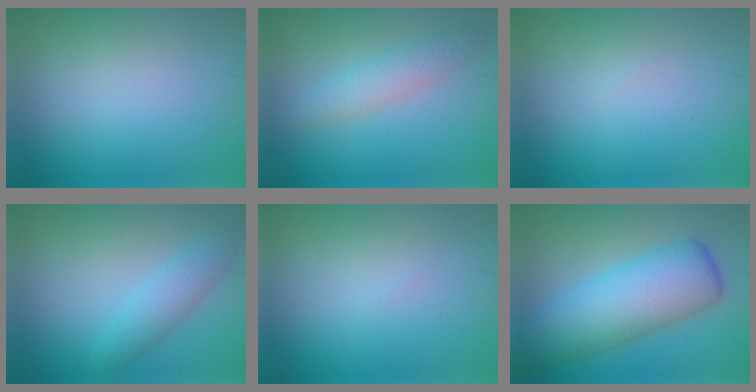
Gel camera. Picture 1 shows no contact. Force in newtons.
{"total": 2.9, "press": 2.9, "slide": 0.1}
{"total": 0.0}
{"total": 2.8, "press": 2.8, "slide": 0.1}
{"total": 0.0}
{"total": 8.8, "press": 8.7, "slide": 0.2}